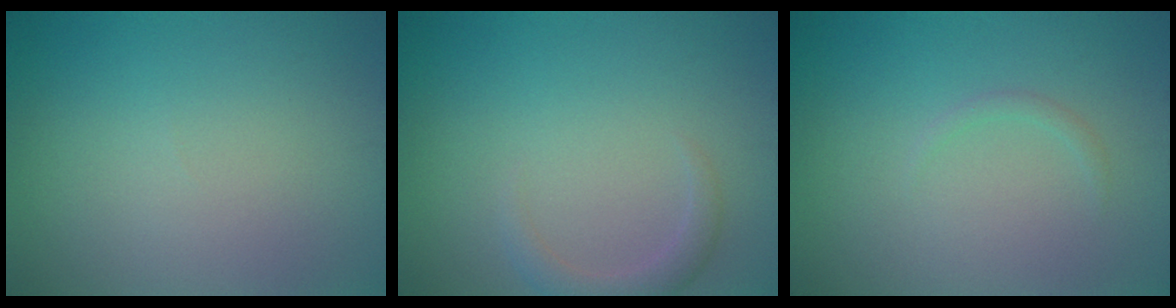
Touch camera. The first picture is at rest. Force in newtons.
{"total": 2.0, "press": 2.0, "slide": 0.3}
{"total": 0.7, "press": 0.7, "slide": 0.1}